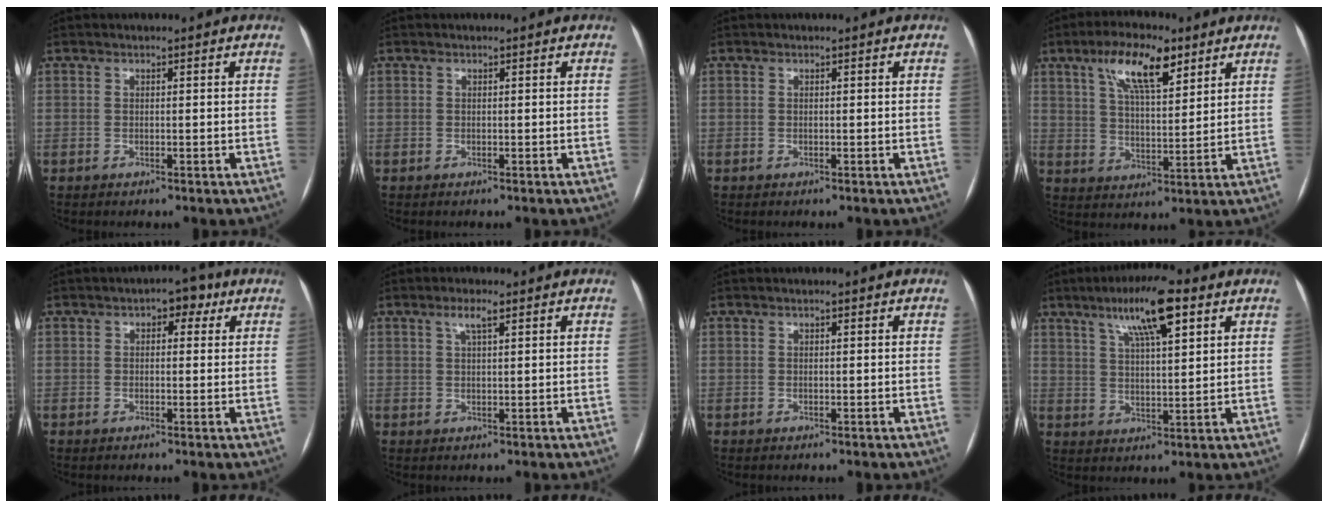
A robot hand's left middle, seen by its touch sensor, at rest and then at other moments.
{"total": 0.0}
{"total": 0.0}
{"total": 10.2, "force": [5.8, 3.1, 7.7], "torque": [-0.142, 0.014, 0.104]}
{"total": 3.3, "force": [1.4, 1.9, 2.3], "torque": [-0.025, 0.021, 0.013]}
{"total": 2.3, "force": [1.3, 0.3, 1.9], "torque": [-0.038, 0.005, 0.025]}
{"total": 0.0}
{"total": 10.4, "force": [5.8, 1.7, 8.4], "torque": [-0.149, 0.016, 0.096]}